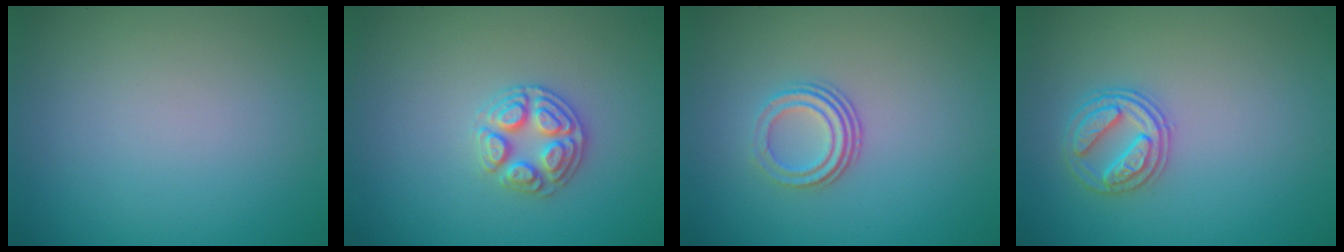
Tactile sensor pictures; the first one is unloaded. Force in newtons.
{"total": 2.9, "press": 2.9, "slide": 0.1}
{"total": 3.2, "press": 2.1, "slide": 2.5}
{"total": 2.7, "press": 2.6, "slide": 0.3}